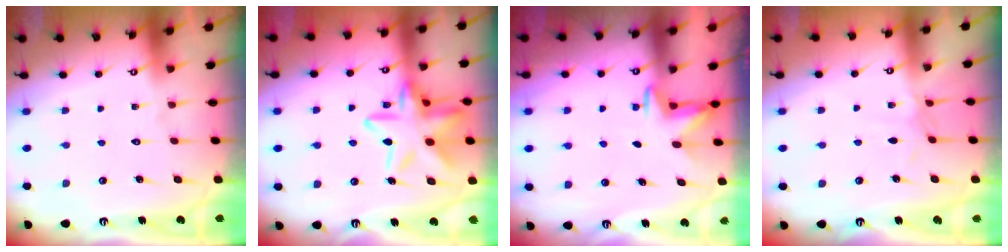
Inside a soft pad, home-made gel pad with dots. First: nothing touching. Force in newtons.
{"total": 17.7, "press": 17.6, "slide": 1.2}
{"total": 3.1, "press": 3.0, "slide": 0.7}
{"total": 2.5, "press": 2.4, "slide": 0.6}